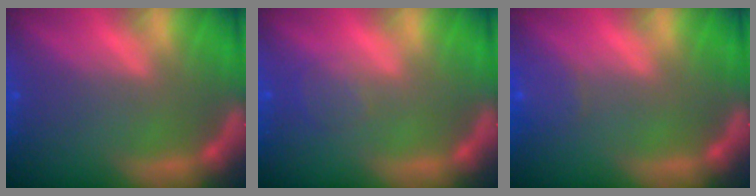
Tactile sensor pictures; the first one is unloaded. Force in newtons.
{"total": 1.5}
{"total": 1.9}